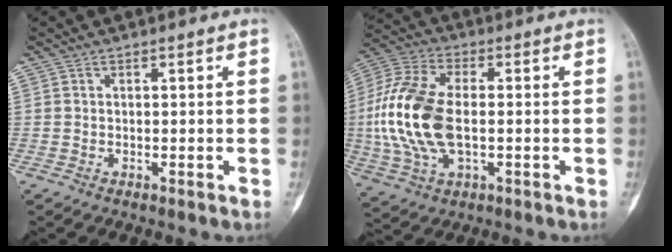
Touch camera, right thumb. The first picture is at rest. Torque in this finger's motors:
{"motor_torque": [2.31, 1.75, 1.39, -1.38, 0.46]}